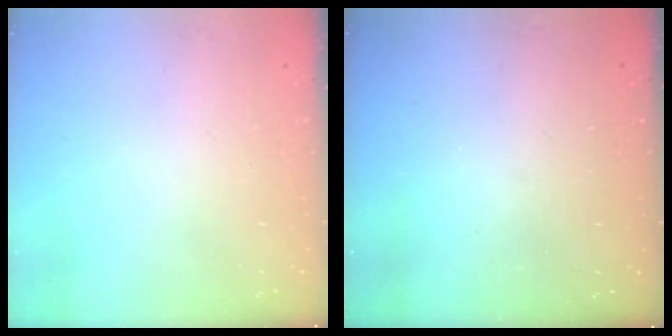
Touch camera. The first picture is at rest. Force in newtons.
{"total": 3.2, "press": 3.2, "slide": 0.1}